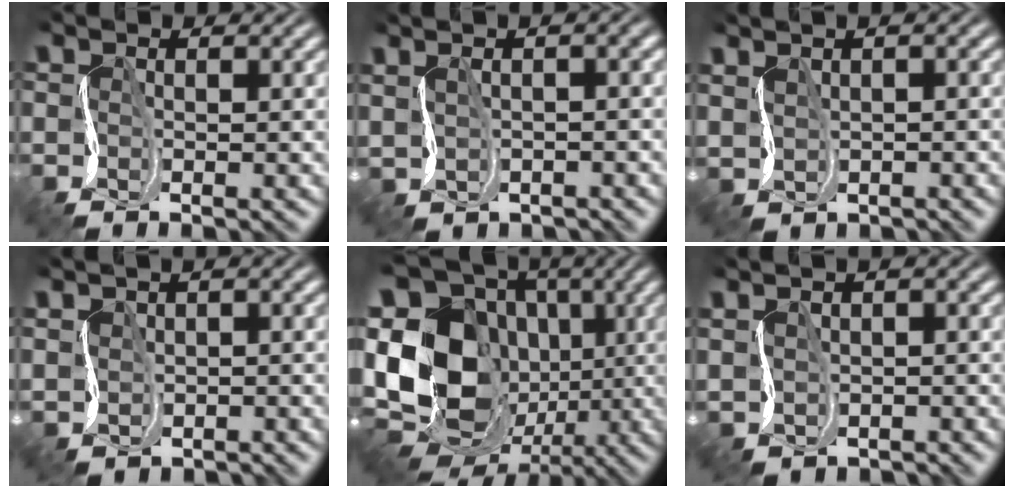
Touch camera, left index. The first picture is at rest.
{"total": 1.2, "force": [0.2, 0.2, 1.2], "torque": [-0.022, -0.008, 0.017]}
{"total": 1.1, "force": [0.1, -0.9, -0.8], "torque": [0.003, -0.011, 0.012]}
{"total": 0.7, "force": [-0.1, -0.1, -0.7], "torque": [0.008, -0.010, 0.007]}
{"total": 19.9, "force": [-2.2, 17.1, 9.9], "torque": [-0.209, 0.019, -0.069]}
{"total": 0.6, "force": [-0.1, -0.4, -0.4], "torque": [-0.001, -0.010, 0.007]}